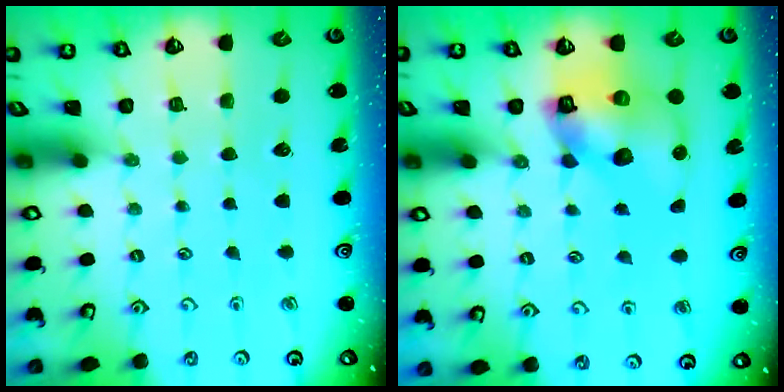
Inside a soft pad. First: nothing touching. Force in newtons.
{"total": 11.8, "press": 11.7, "slide": 1.5}